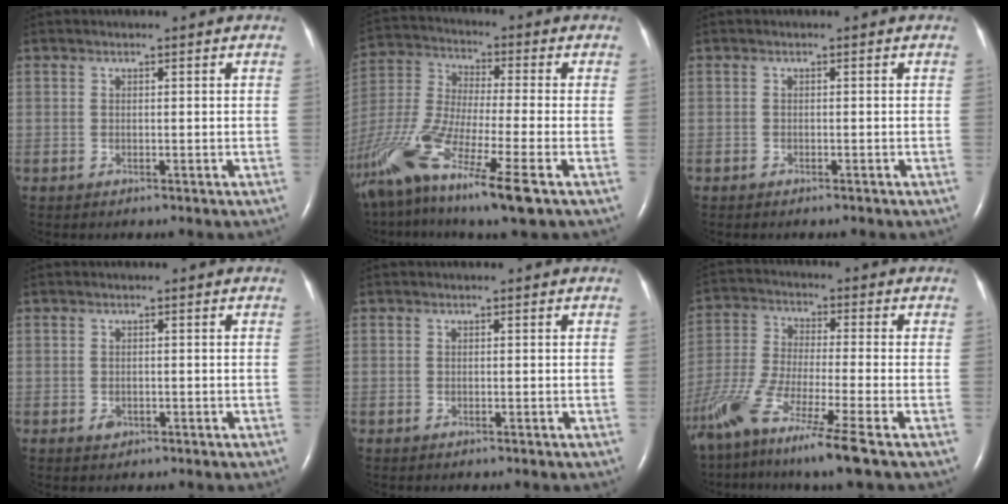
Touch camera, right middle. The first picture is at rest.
{"total": 19.6, "force": [-11.5, 1.6, 15.8], "torque": [-0.355, -0.062, -0.215]}
{"total": 0.6, "force": [-0.6, 0.1, 0.1], "torque": [-0.010, -0.002, -0.010]}
{"total": 1.1, "force": [-0.5, 0.8, 0.5], "torque": [-0.010, 0.001, -0.004]}
{"total": 0.0}
{"total": 15.3, "force": [-10.8, -0.5, 10.9], "torque": [-0.241, -0.056, -0.203]}